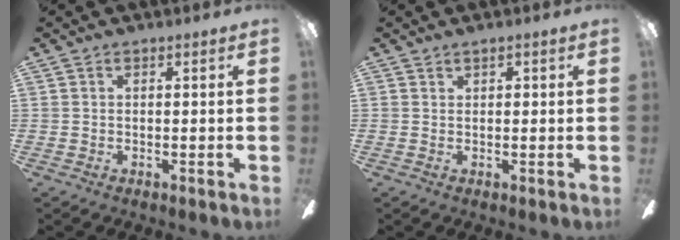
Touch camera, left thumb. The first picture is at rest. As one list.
[{"total": 1.0, "force": [0.7, 0.3, 0.6], "torque": [-0.012, 0.001, 0.012]}]